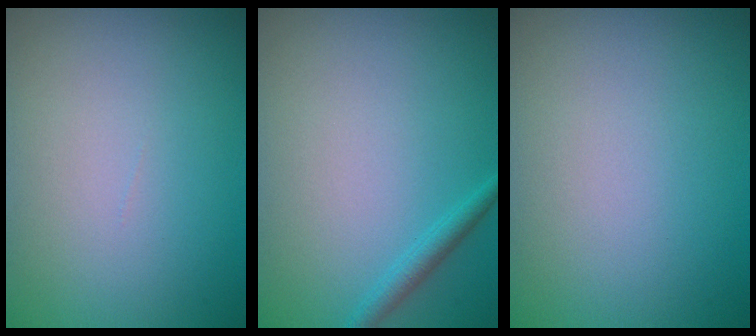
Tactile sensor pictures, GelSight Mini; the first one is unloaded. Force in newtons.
{"total": 1.4, "press": 1.4, "slide": 0.1}
{"total": 0.0}